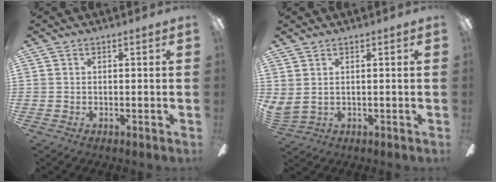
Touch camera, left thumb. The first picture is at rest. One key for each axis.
{"total": 2.3, "fx": 1.8, "fy": 1.1, "fz": 1.0, "tx": -0.023, "ty": -0.004, "tz": 0.034}